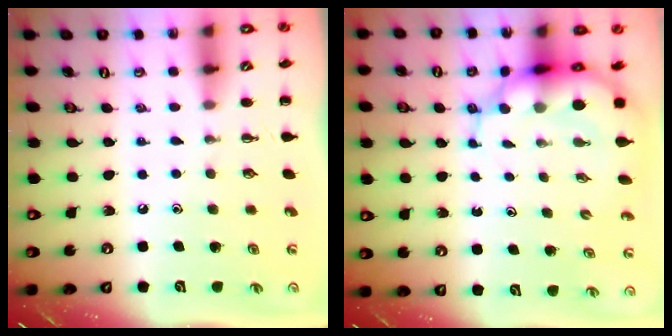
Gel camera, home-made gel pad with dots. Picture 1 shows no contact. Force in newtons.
{"total": 8.3, "press": 8.0, "slide": 2.3}